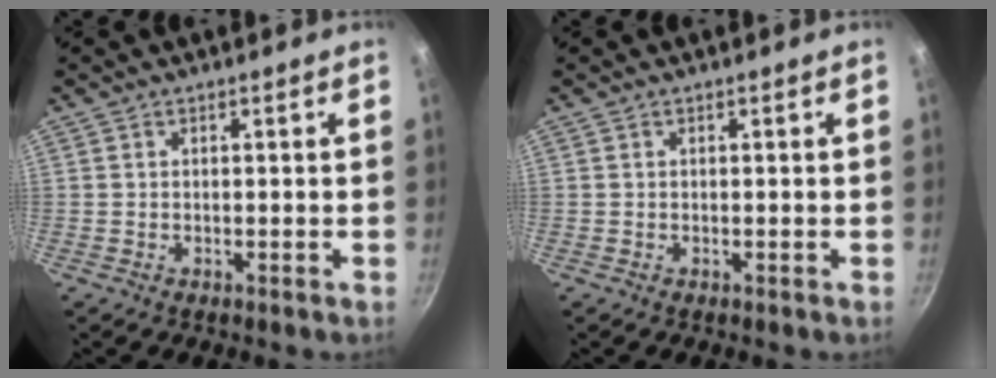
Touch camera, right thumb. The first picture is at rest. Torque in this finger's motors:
{"motor_torque": [-0.29, 0.04, 0.23, 0.49, -0.01]}